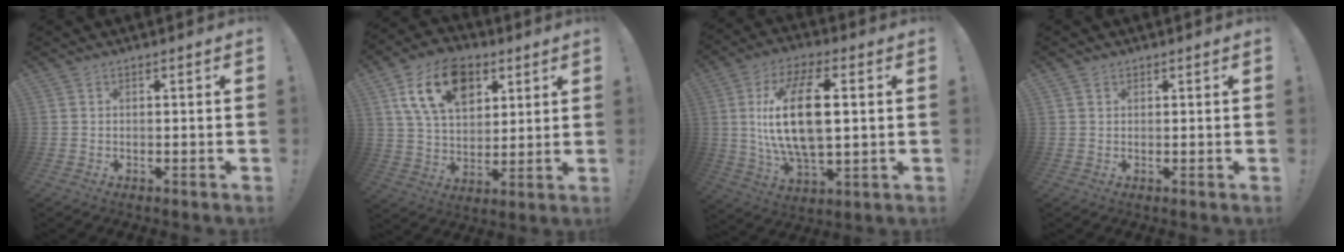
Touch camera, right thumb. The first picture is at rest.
{"total": 18.0, "force": [7.9, 11.8, 11.0], "torque": [-0.178, -0.020, 0.150]}
{"total": 19.5, "force": [2.1, 8.9, 17.2], "torque": [-0.325, -0.002, 0.029]}
{"total": 0.7, "force": [0.6, 0.5, 0.1], "torque": [-0.001, 0.000, 0.011]}